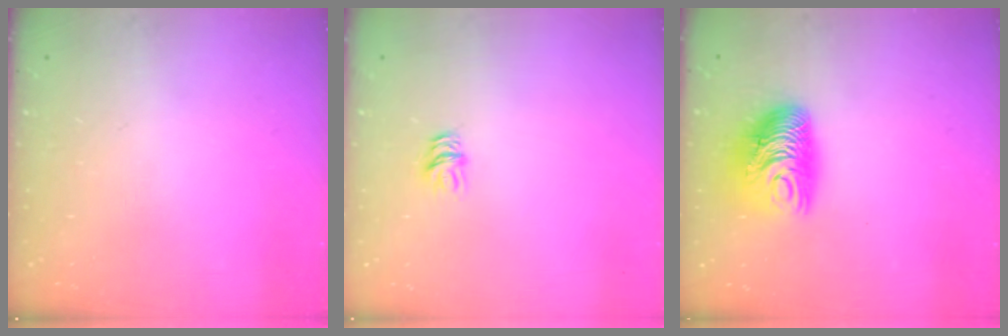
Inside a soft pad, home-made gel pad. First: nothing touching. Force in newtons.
{"total": 5.0, "press": 5.0, "slide": 0.4}
{"total": 11.1, "press": 11.1, "slide": 0.8}